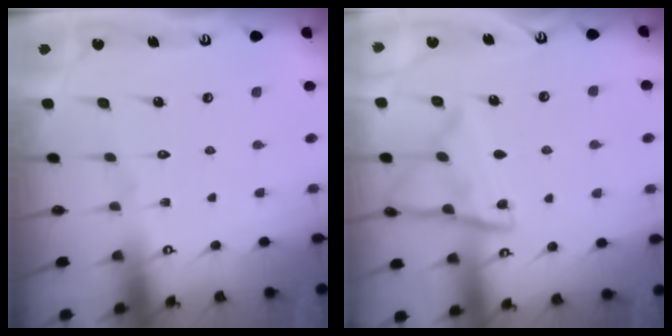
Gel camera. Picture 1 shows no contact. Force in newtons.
{"total": 12.4, "press": 12.4, "slide": 1.3}